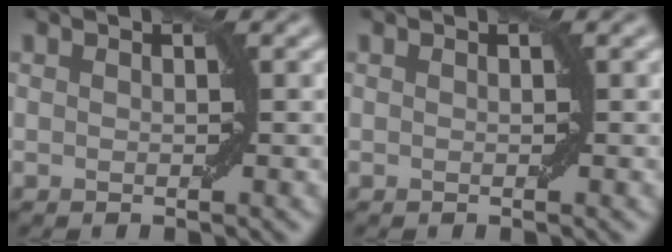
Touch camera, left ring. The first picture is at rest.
{"total": 0.0}